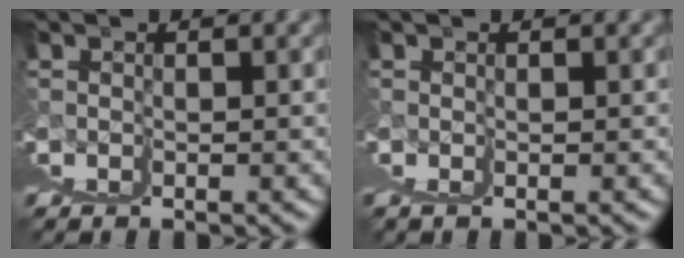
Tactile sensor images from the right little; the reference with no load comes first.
{"total": 0.6, "force": [0.3, -0.4, 0.2], "torque": [0.007, 0.007, 0.003]}